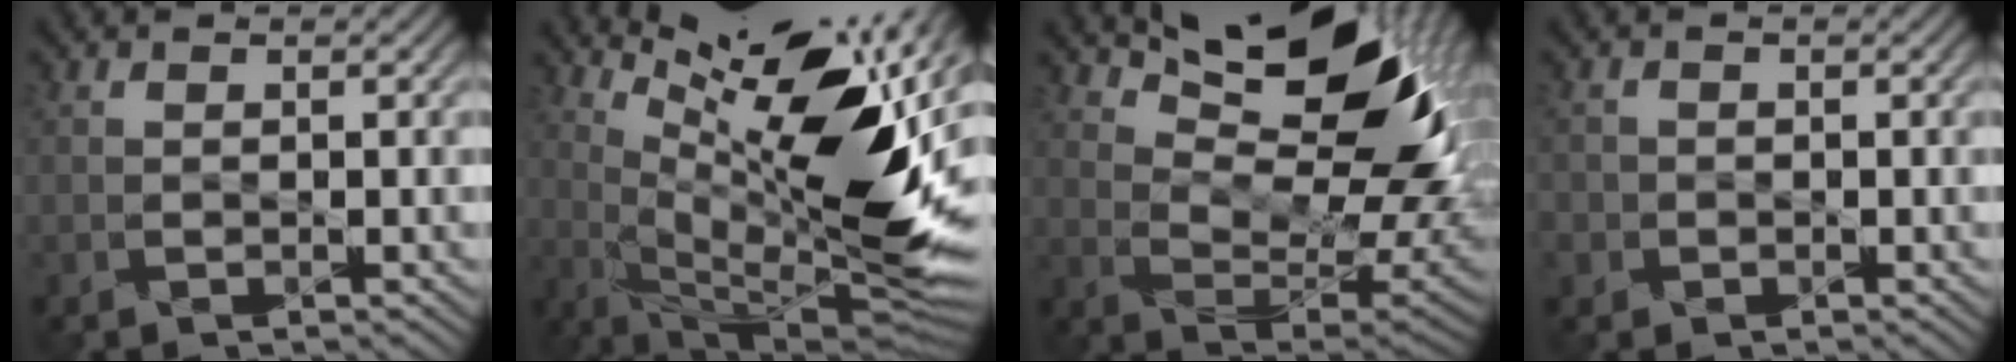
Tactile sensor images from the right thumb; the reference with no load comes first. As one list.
[{"total": 16.5, "force": [6.4, 4.0, 14.7], "torque": [-0.236, 0.000, 0.115]}, {"total": 14.5, "force": [8.5, 5.7, 10.3], "torque": [-0.167, -0.001, 0.147]}, {"total": 1.4, "force": [-0.3, 1.3, -0.2], "torque": [0.007, -0.002, -0.010]}]